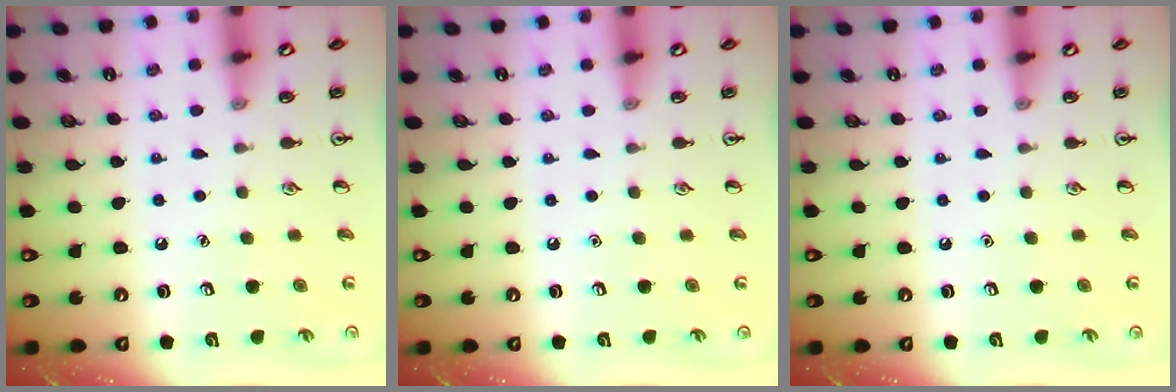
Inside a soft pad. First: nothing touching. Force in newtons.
{"total": 0.0}
{"total": 0.0}